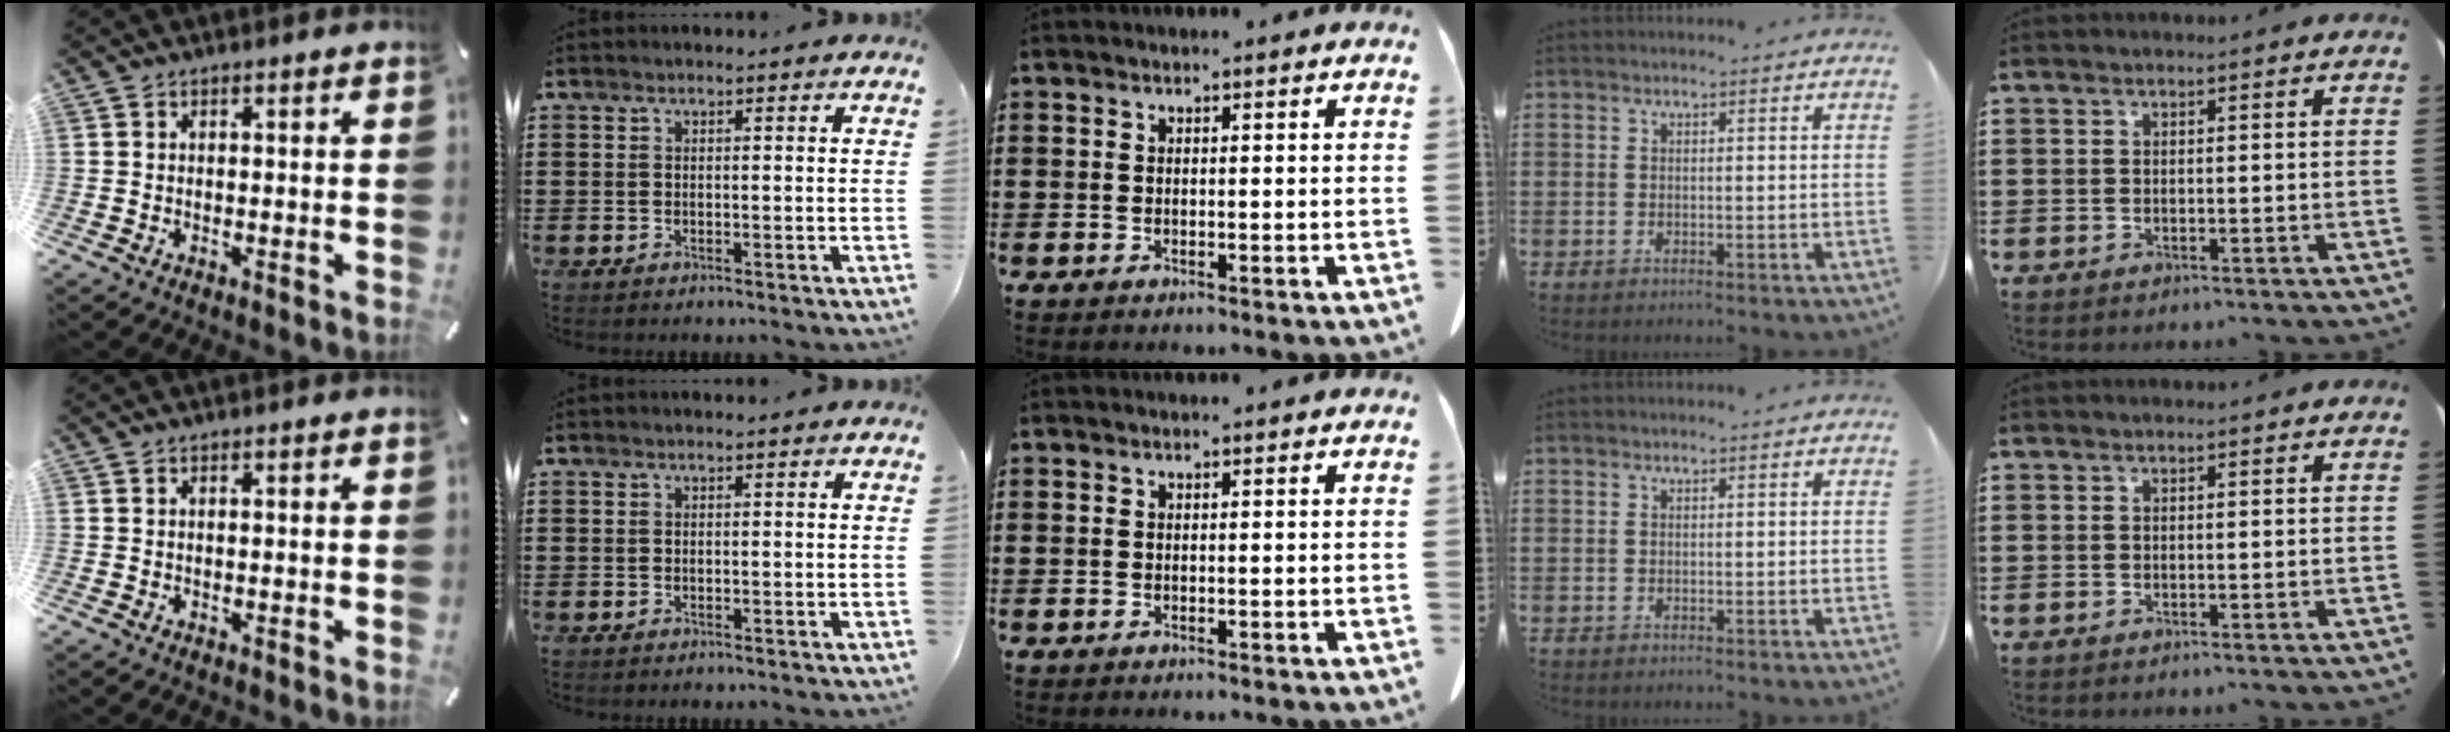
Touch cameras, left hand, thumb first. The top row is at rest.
{}